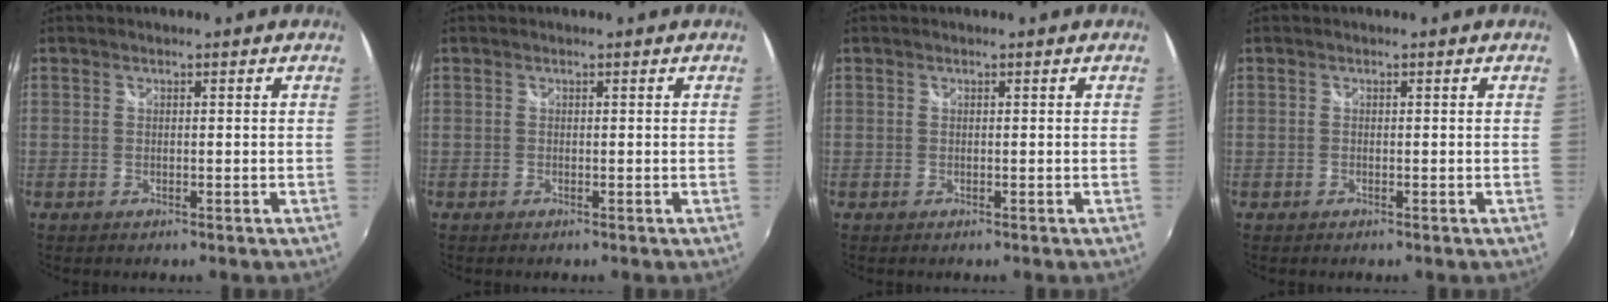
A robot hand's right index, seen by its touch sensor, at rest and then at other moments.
{"total": 0.0}
{"total": 0.0}
{"total": 0.0}